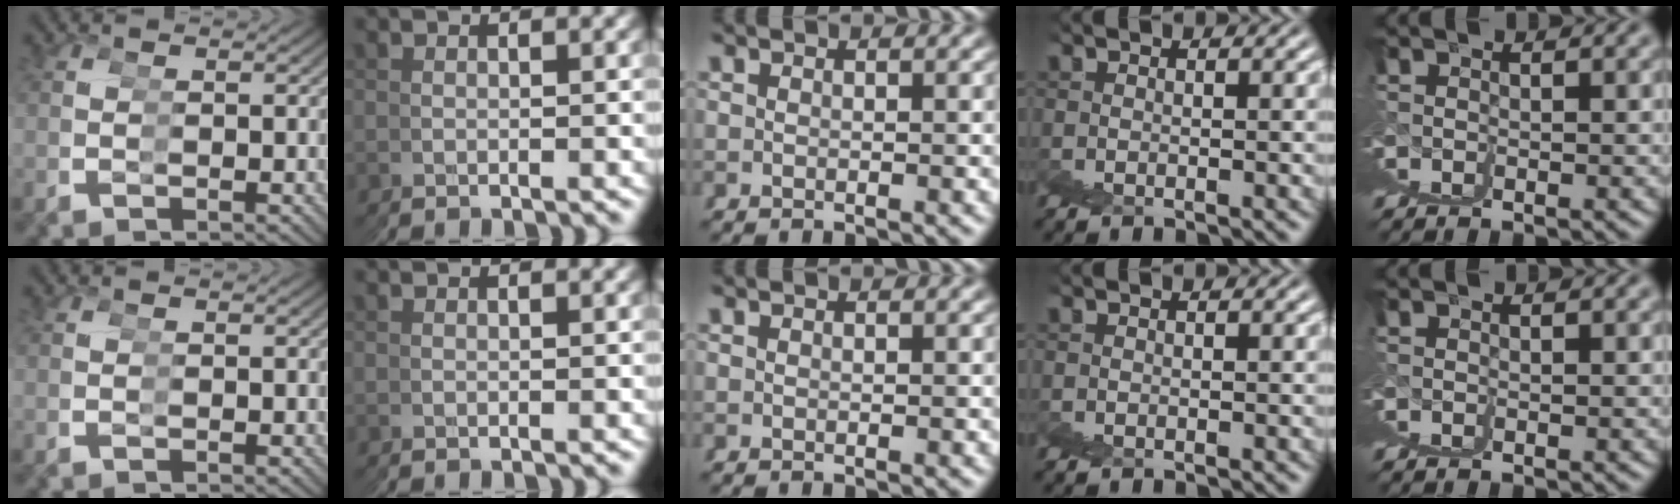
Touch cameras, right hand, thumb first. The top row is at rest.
{}